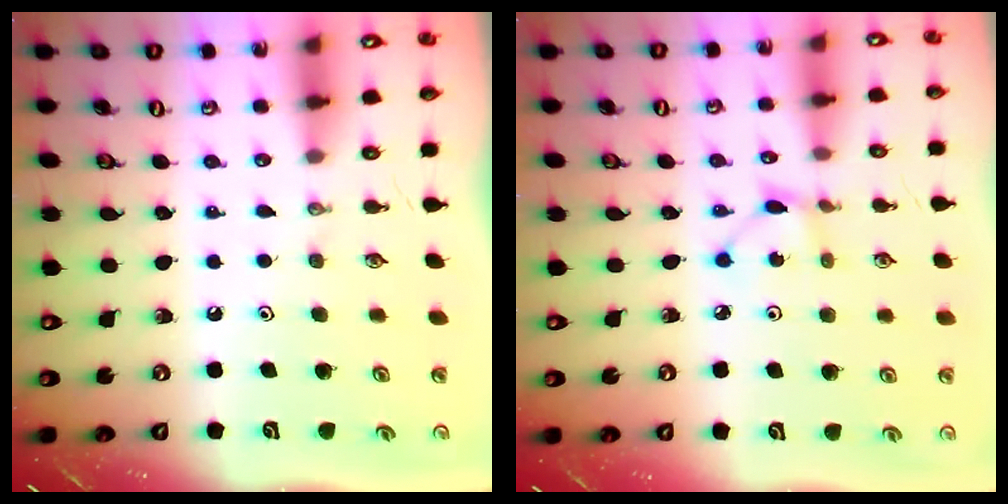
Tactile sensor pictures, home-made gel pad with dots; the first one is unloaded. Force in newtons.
{"total": 2.1, "press": 2.1, "slide": 0.2}